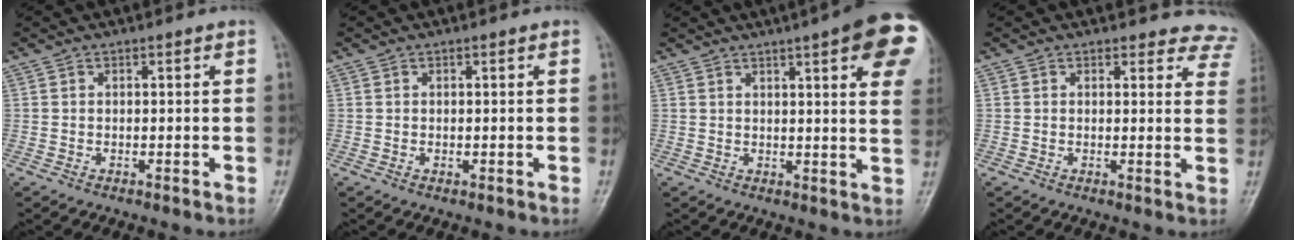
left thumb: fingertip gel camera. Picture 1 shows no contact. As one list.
[{"total": 0.6, "force": [0.0, 0.3, 0.5], "torque": [-0.011, 0.004, 0.004]}, {"total": 17.8, "force": [8.7, 3.9, 15.0], "torque": [-0.178, -0.015, 0.094]}, {"total": 8.7, "force": [8.1, 3.4, 0.0], "torque": [0.062, -0.040, 0.050]}]